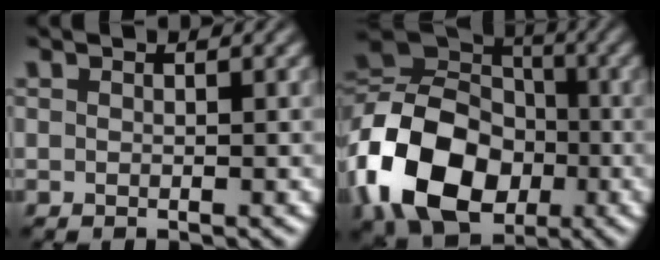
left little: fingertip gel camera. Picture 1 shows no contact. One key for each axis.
{"total": 14.3, "fx": -4.6, "fy": 10.6, "fz": 8.4, "tx": -0.198, "ty": -0.010, "tz": -0.098}